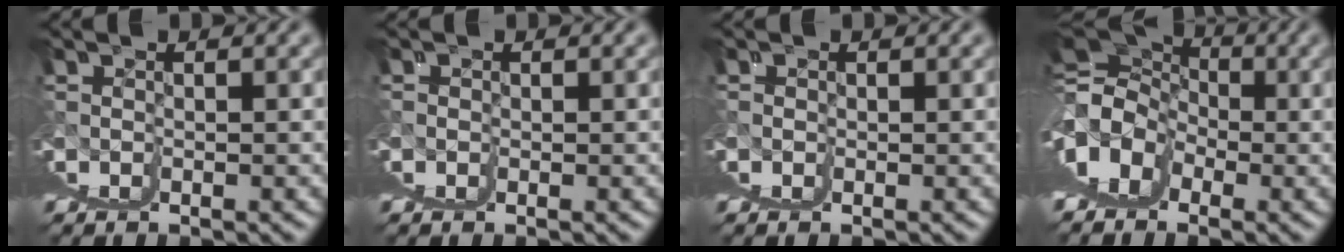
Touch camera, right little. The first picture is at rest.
{"total": 0.0}
{"total": 0.0}
{"total": 10.7, "force": [4.7, 6.6, 7.0], "torque": [-0.095, 0.026, 0.063]}